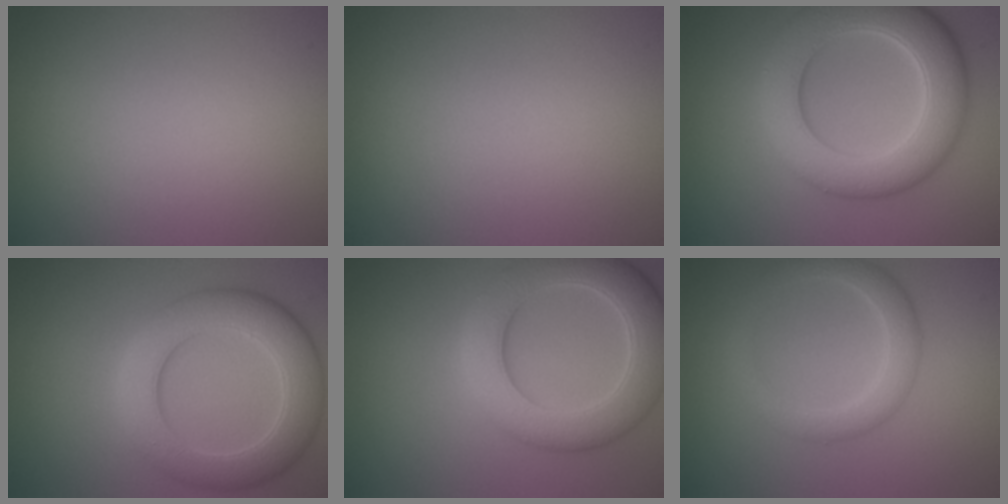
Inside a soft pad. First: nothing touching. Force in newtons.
{"total": 0.0}
{"total": 8.9, "press": 8.8, "slide": 0.3}
{"total": 6.8, "press": 6.8, "slide": 0.3}
{"total": 7.2, "press": 7.2, "slide": 0.3}
{"total": 3.0, "press": 3.0, "slide": 0.1}